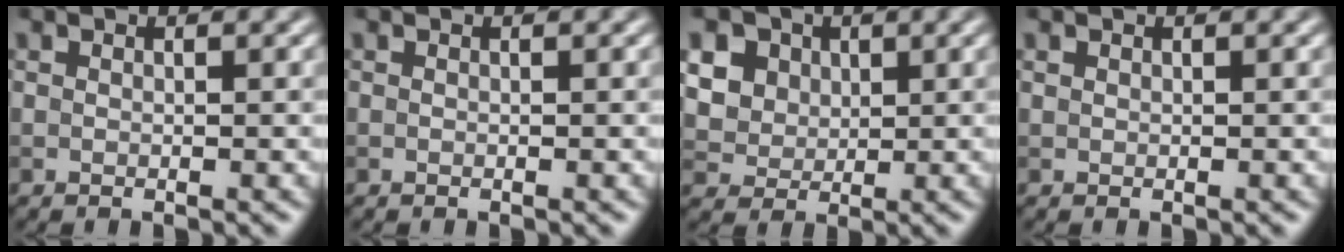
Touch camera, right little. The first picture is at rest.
{"total": 0.0}
{"total": 10.1, "force": [4.5, 7.9, 4.3], "torque": [-0.102, 0.025, 0.070]}
{"total": 0.0}